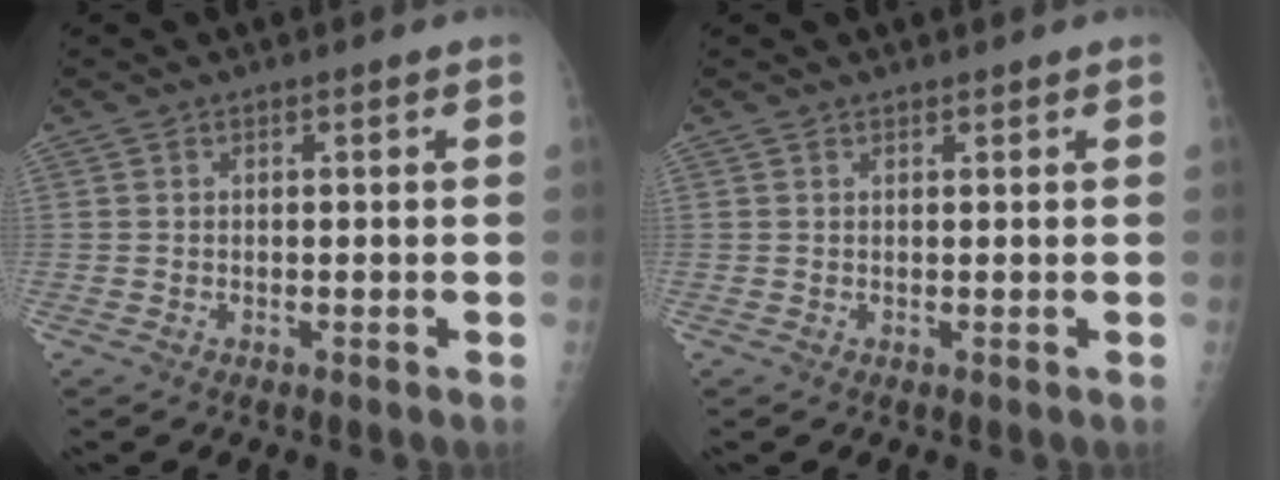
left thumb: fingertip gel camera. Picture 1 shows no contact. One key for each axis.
{"total": 0.5, "fx": 0.5, "fy": 0.1, "fz": 0.0, "tx": -0.001, "ty": -0.003, "tz": 0.008}